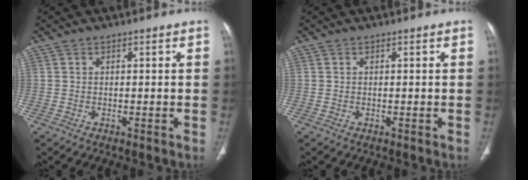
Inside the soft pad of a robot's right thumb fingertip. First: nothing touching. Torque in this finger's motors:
{"motor_torque": [-0.11, 0.05, -0.13, -0.15, 0.03]}